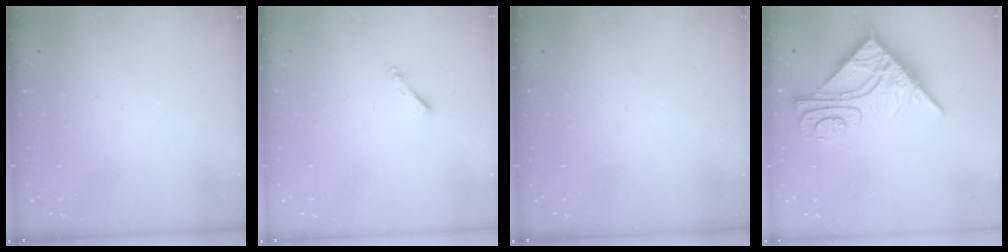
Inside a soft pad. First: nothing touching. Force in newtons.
{"total": 1.3, "press": 1.2, "slide": 0.3}
{"total": 0.0}
{"total": 13.7, "press": 13.7, "slide": 1.2}